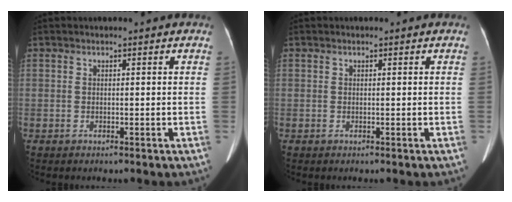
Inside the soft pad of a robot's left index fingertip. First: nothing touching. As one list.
[{"total": 0.0}]